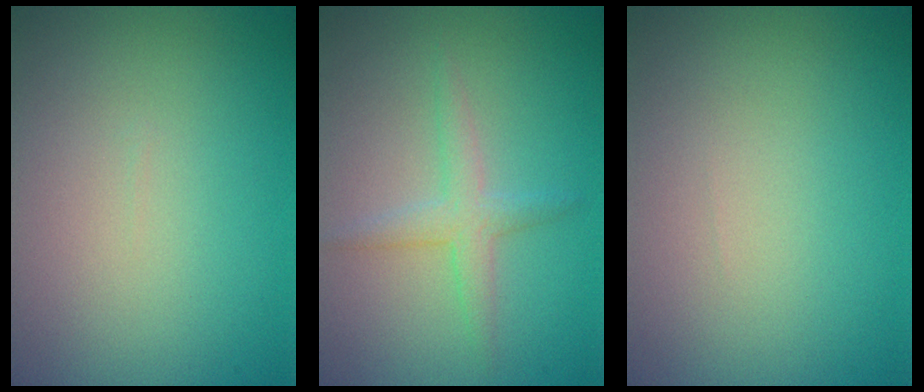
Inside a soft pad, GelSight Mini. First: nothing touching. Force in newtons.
{"total": 2.2, "press": 2.2, "slide": 0.1}
{"total": 0.0}